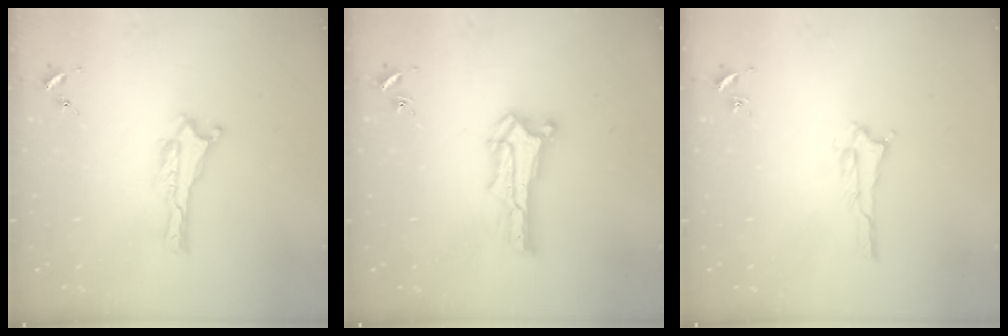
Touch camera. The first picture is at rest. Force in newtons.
{"total": 1.4, "press": 1.4, "slide": 0.2}
{"total": 1.7, "press": 1.7, "slide": 0.2}